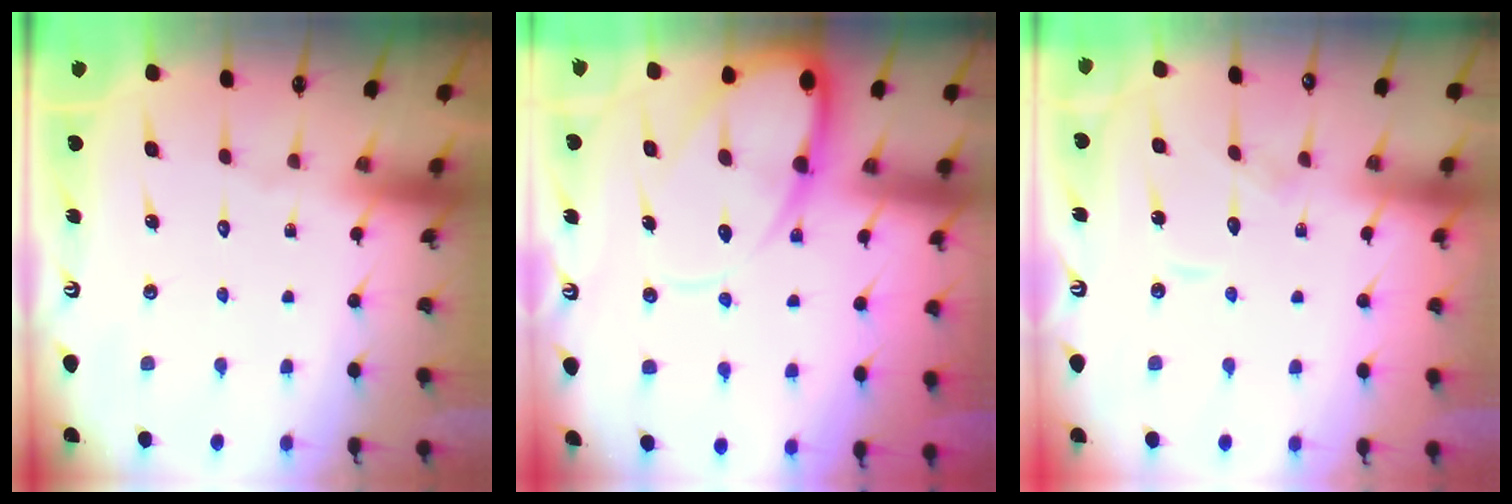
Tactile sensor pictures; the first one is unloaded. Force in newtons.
{"total": 12.4, "press": 12.4, "slide": 1.2}
{"total": 6.5, "press": 6.5, "slide": 0.7}